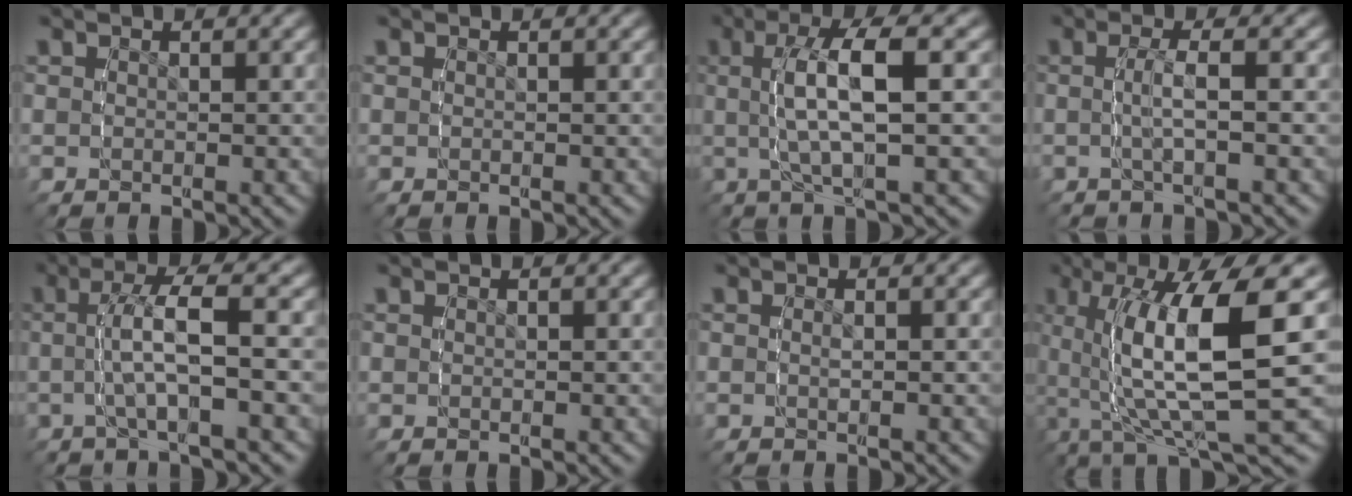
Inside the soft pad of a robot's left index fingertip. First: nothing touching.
{"total": 0.0}
{"total": 5.5, "force": [-0.2, 0.9, 5.4], "torque": [-0.101, 0.013, -0.009]}
{"total": 2.4, "force": [-0.7, -0.3, 2.3], "torque": [-0.046, 0.006, -0.018]}
{"total": 3.7, "force": [-0.5, 0.3, 3.7], "torque": [-0.074, 0.013, -0.017]}
{"total": 0.0}
{"total": 0.6, "force": [-0.5, 0.1, 0.4], "torque": [-0.009, 0.000, -0.013]}
{"total": 10.5, "force": [0.0, 3.3, 9.9], "torque": [-0.181, 0.005, -0.002]}